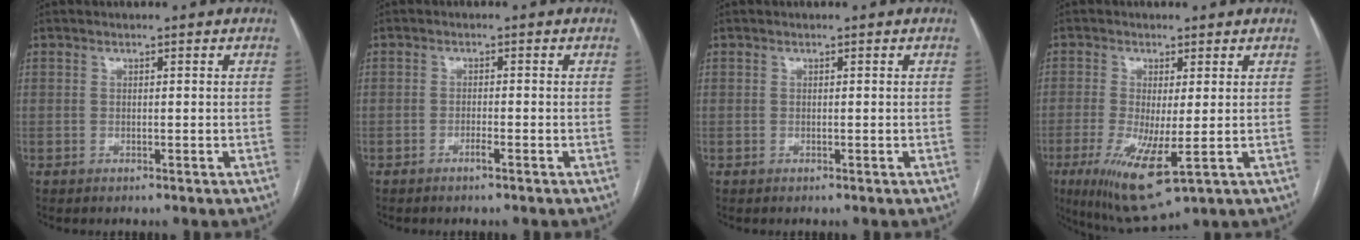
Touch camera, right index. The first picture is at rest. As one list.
[{"total": 1.3, "force": [-0.9, 0.0, 0.9], "torque": [-0.018, 0.001, -0.016]}, {"total": 0.0}, {"total": 10.6, "force": [-3.2, 2.2, 9.9], "torque": [-0.184, -0.034, -0.044]}]